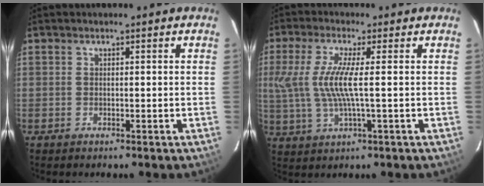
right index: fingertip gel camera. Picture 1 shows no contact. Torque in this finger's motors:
{"motor_torque": [0.22, 0.10, 0.28, 0.15]}